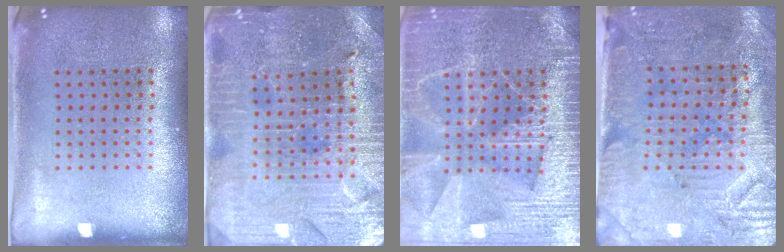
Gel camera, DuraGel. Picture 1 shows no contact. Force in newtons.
{"total": 3.4, "press": 3.3, "slide": 0.6}
{"total": 6.5, "press": 6.5, "slide": 0.8}
{"total": 3.2, "press": 2.9, "slide": 1.4}